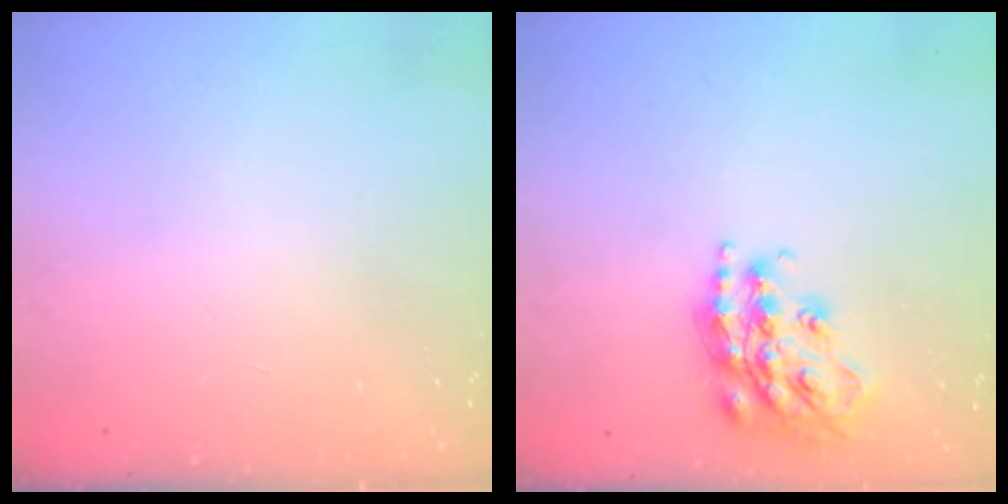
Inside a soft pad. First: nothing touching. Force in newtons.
{"total": 17.5, "press": 17.5, "slide": 1.0}